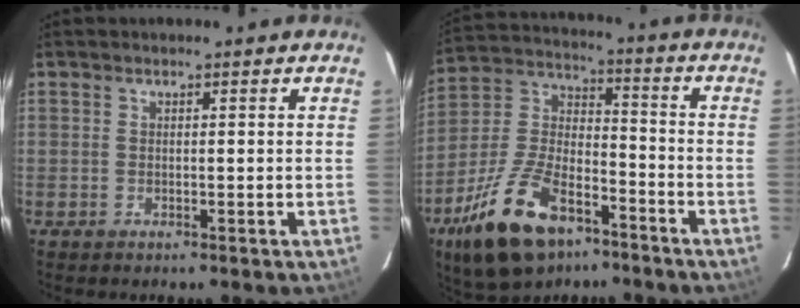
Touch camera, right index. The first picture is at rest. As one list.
[{"total": 19.8, "force": [-11.6, 9.7, 12.9], "torque": [-0.264, 0.002, -0.202]}]